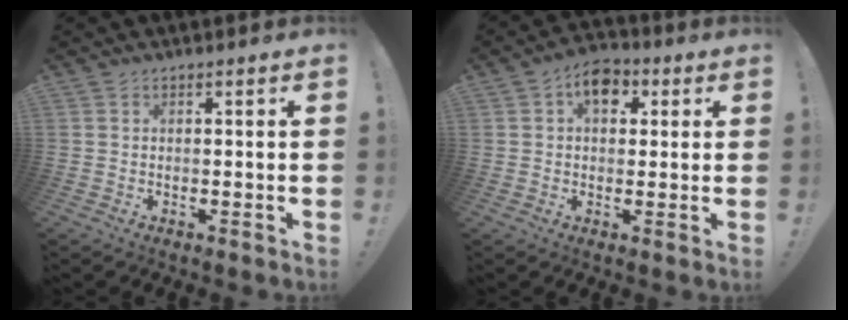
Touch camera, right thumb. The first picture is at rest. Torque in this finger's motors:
{"motor_torque": [-0.04, 0.24, 0.04, 0.05, 0.01]}